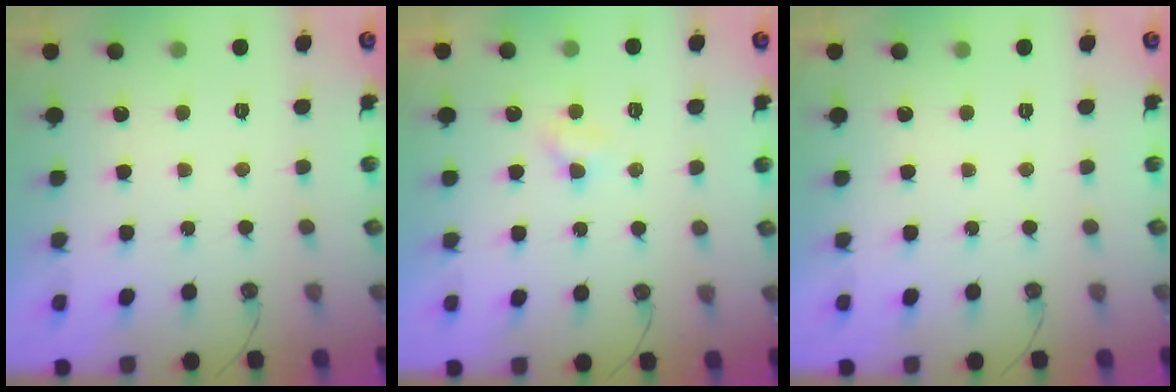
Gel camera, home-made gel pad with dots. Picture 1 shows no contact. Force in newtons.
{"total": 2.0, "press": 2.0, "slide": 0.3}
{"total": 0.0}